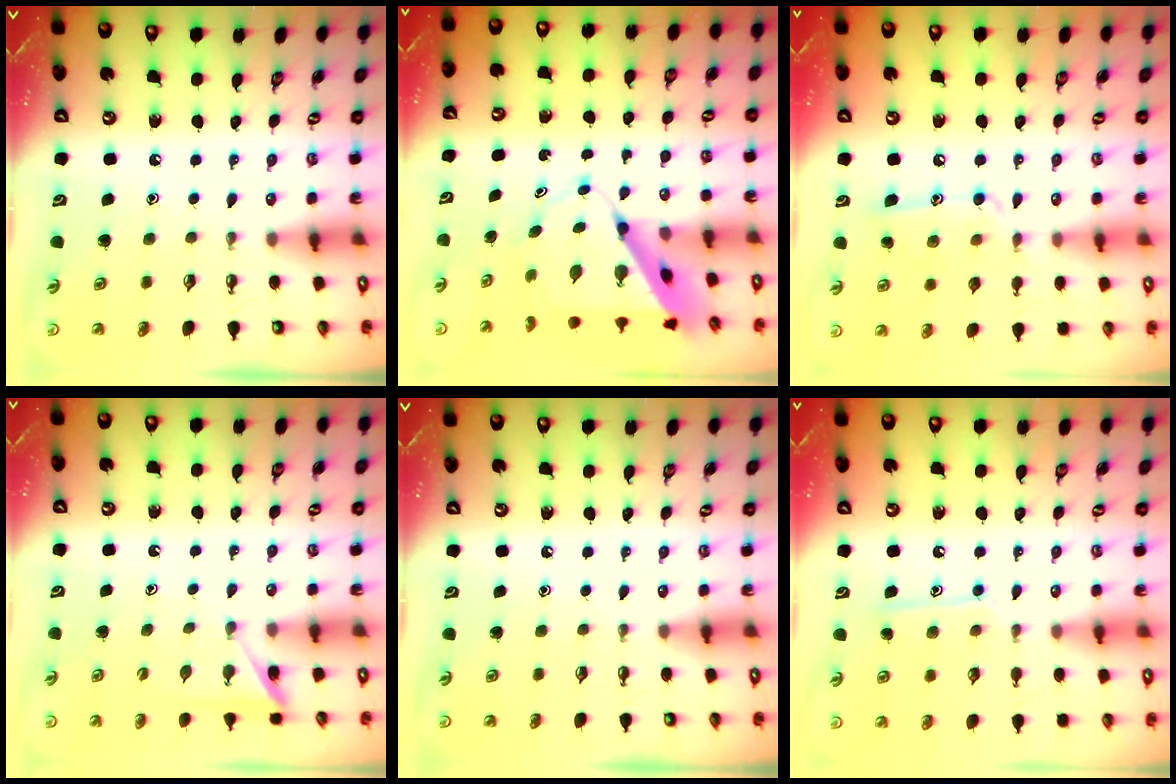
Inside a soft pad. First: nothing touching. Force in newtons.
{"total": 9.4, "press": 9.4, "slide": 0.8}
{"total": 11.9, "press": 11.9, "slide": 0.7}
{"total": 5.7, "press": 5.7, "slide": 0.5}
{"total": 0.0}
{"total": 9.8, "press": 9.8, "slide": 0.7}